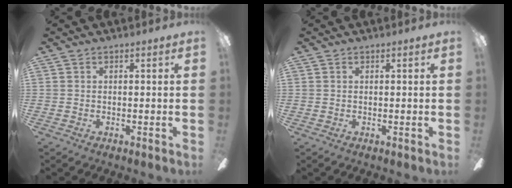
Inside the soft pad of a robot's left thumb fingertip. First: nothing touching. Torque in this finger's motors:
{"motor_torque": [0.01, 0.00, -0.20, 0.08, 0.00]}